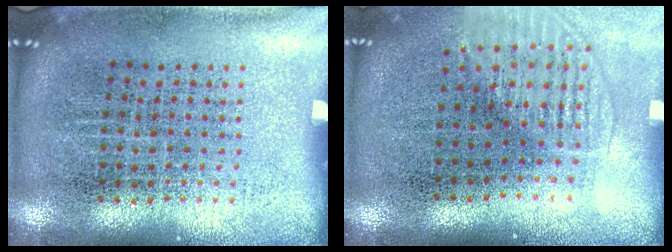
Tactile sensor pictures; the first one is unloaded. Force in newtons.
{"total": 1.3, "press": 1.2, "slide": 0.6}